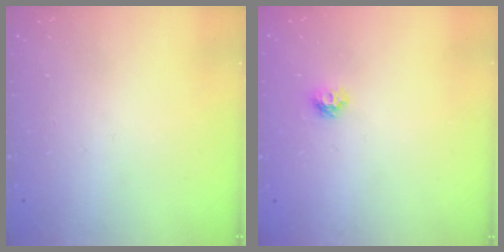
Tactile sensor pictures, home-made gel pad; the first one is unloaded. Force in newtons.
{"total": 4.9, "press": 4.8, "slide": 0.6}